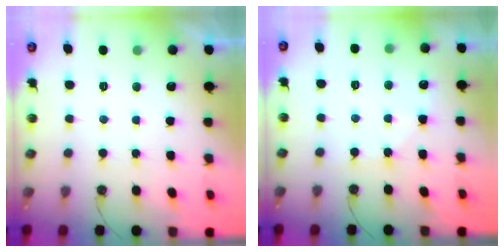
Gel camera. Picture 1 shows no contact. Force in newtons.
{"total": 5.4, "press": 5.4, "slide": 0.7}